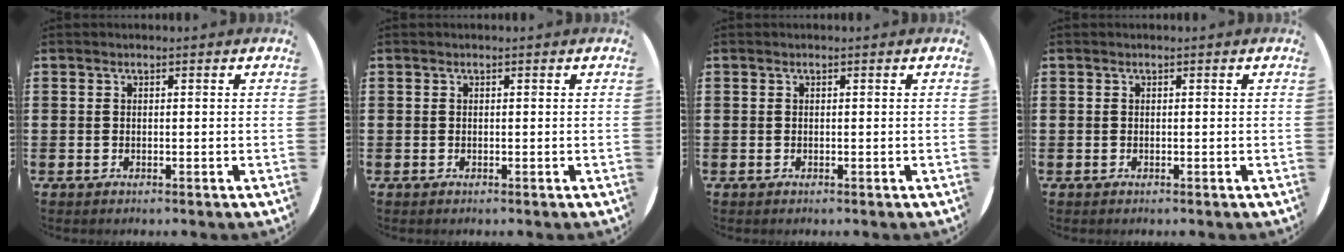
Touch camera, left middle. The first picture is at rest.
{"total": 0.0}
{"total": 0.0}
{"total": 0.0}